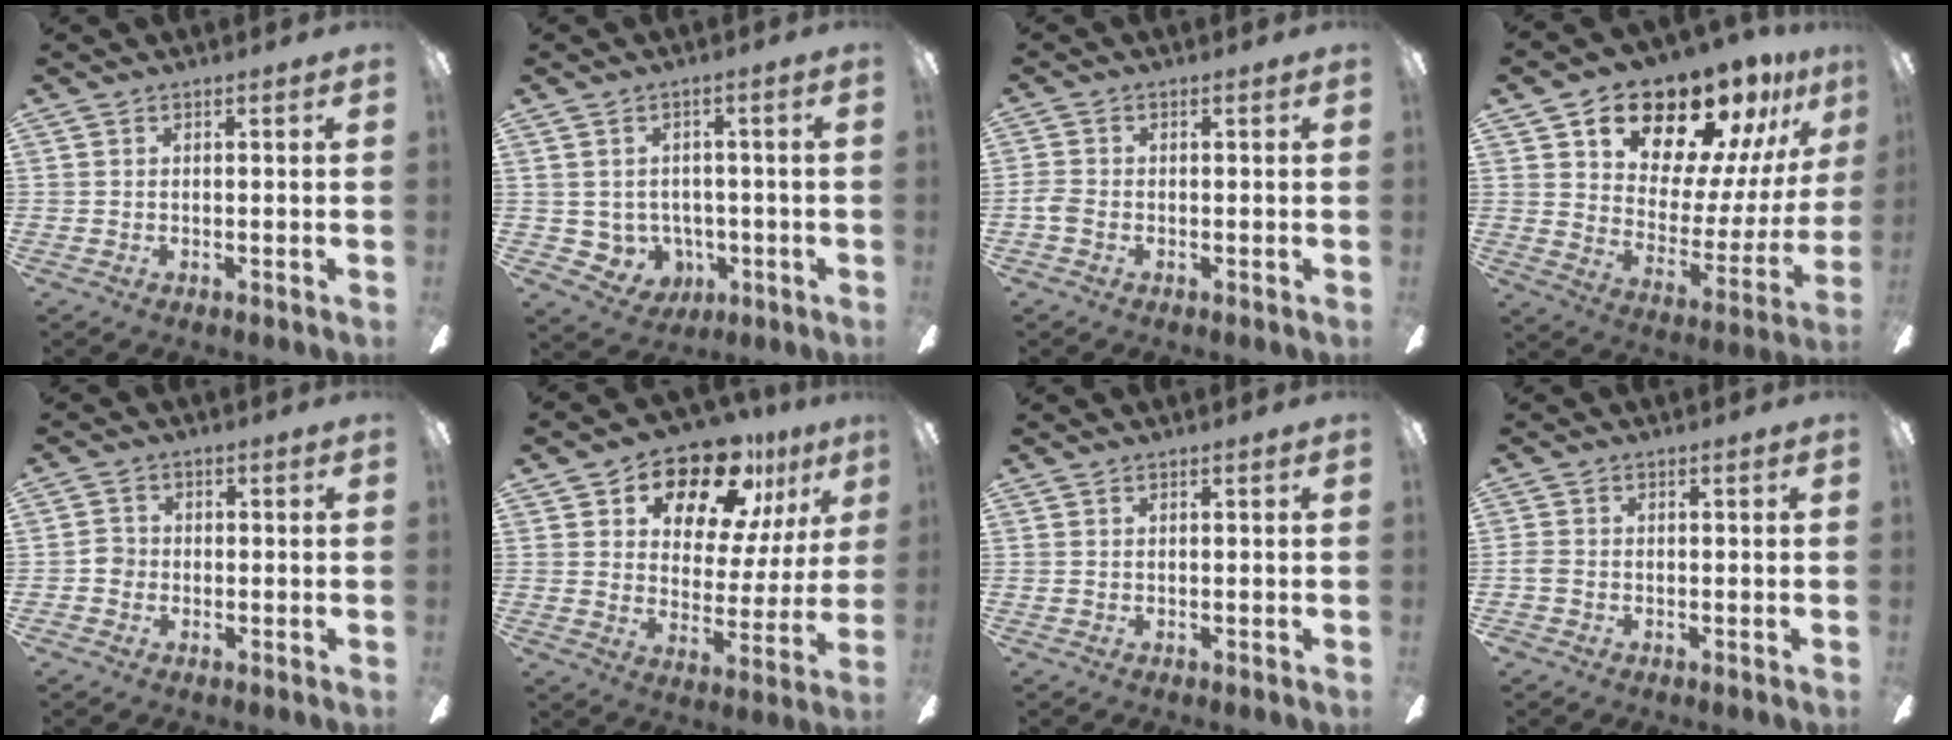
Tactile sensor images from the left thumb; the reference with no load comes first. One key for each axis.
{"total": 5.2, "fx": 0.4, "fy": 5.1, "fz": 0.9, "tx": -0.050, "ty": -0.006, "tz": 0.015}
{"total": 2.4, "fx": -1.0, "fy": 1.2, "fz": 1.8, "tx": -0.036, "ty": 0.003, "tz": -0.017}
{"total": 17.9, "fx": 14.8, "fy": 8.1, "fz": 6.1, "tx": -0.093, "ty": -0.121, "tz": 0.255}
{"total": 2.7, "fx": -0.9, "fy": 2.4, "fz": 0.8, "tx": -0.007, "ty": 0.003, "tz": -0.020}
{"total": 17.6, "fx": 12.3, "fy": 8.5, "fz": 9.2, "tx": -0.149, "ty": -0.073, "tz": 0.210}
{"total": 0.0}
{"total": 1.7, "fx": -0.9, "fy": 1.1, "fz": 1.0, "tx": -0.018, "ty": 0.004, "tz": -0.016}